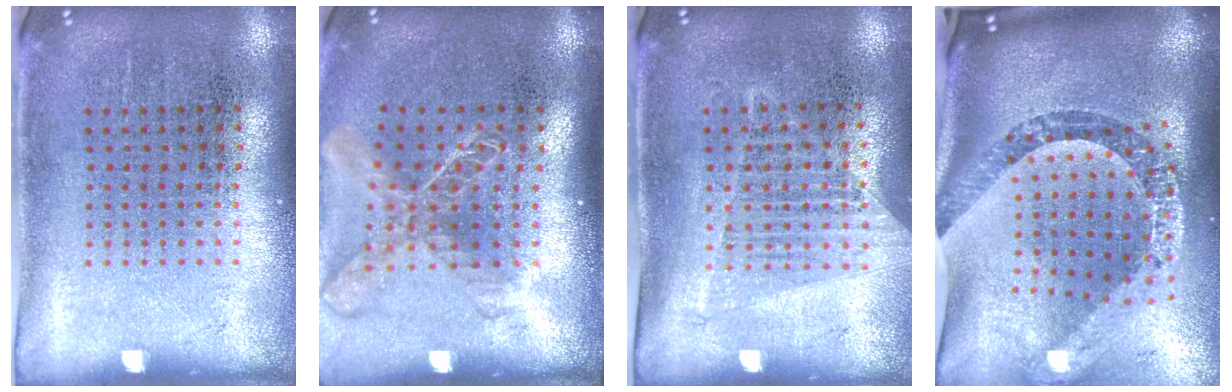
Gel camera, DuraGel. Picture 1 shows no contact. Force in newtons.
{"total": 1.9, "press": 1.5, "slide": 1.2}
{"total": 1.3, "press": 1.2, "slide": 0.4}
{"total": 3.4, "press": 2.4, "slide": 2.4}